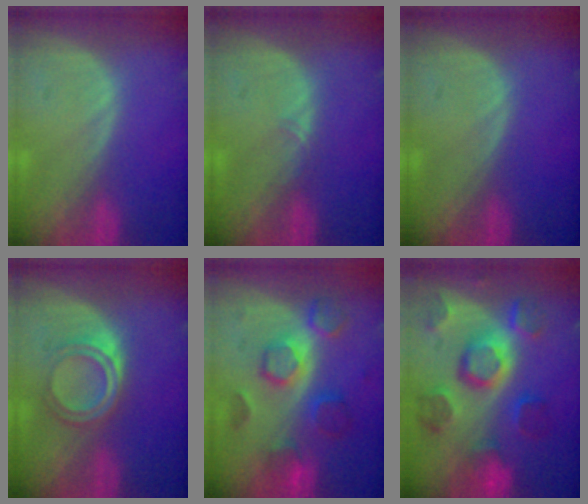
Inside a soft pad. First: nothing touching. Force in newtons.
{"total": 0.8, "press": 0.7, "slide": 0.4}
{"total": 0.0}
{"total": 4.4, "press": 4.2, "slide": 1.5}
{"total": 8.2, "press": 7.8, "slide": 2.5}
{"total": 11.3, "press": 10.0, "slide": 5.3}